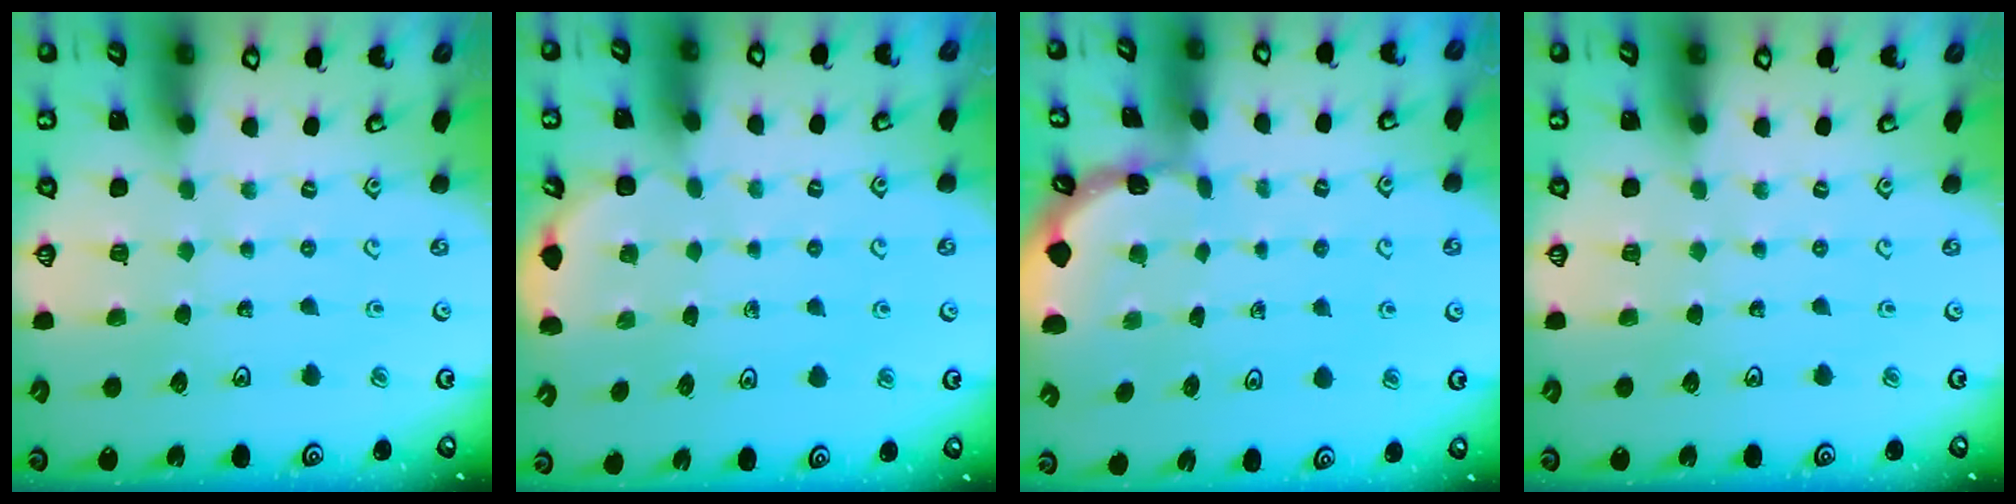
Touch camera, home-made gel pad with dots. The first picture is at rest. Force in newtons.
{"total": 2.2, "press": 1.2, "slide": 1.9}
{"total": 0.7, "press": 0.6, "slide": 0.2}
{"total": 0.0}